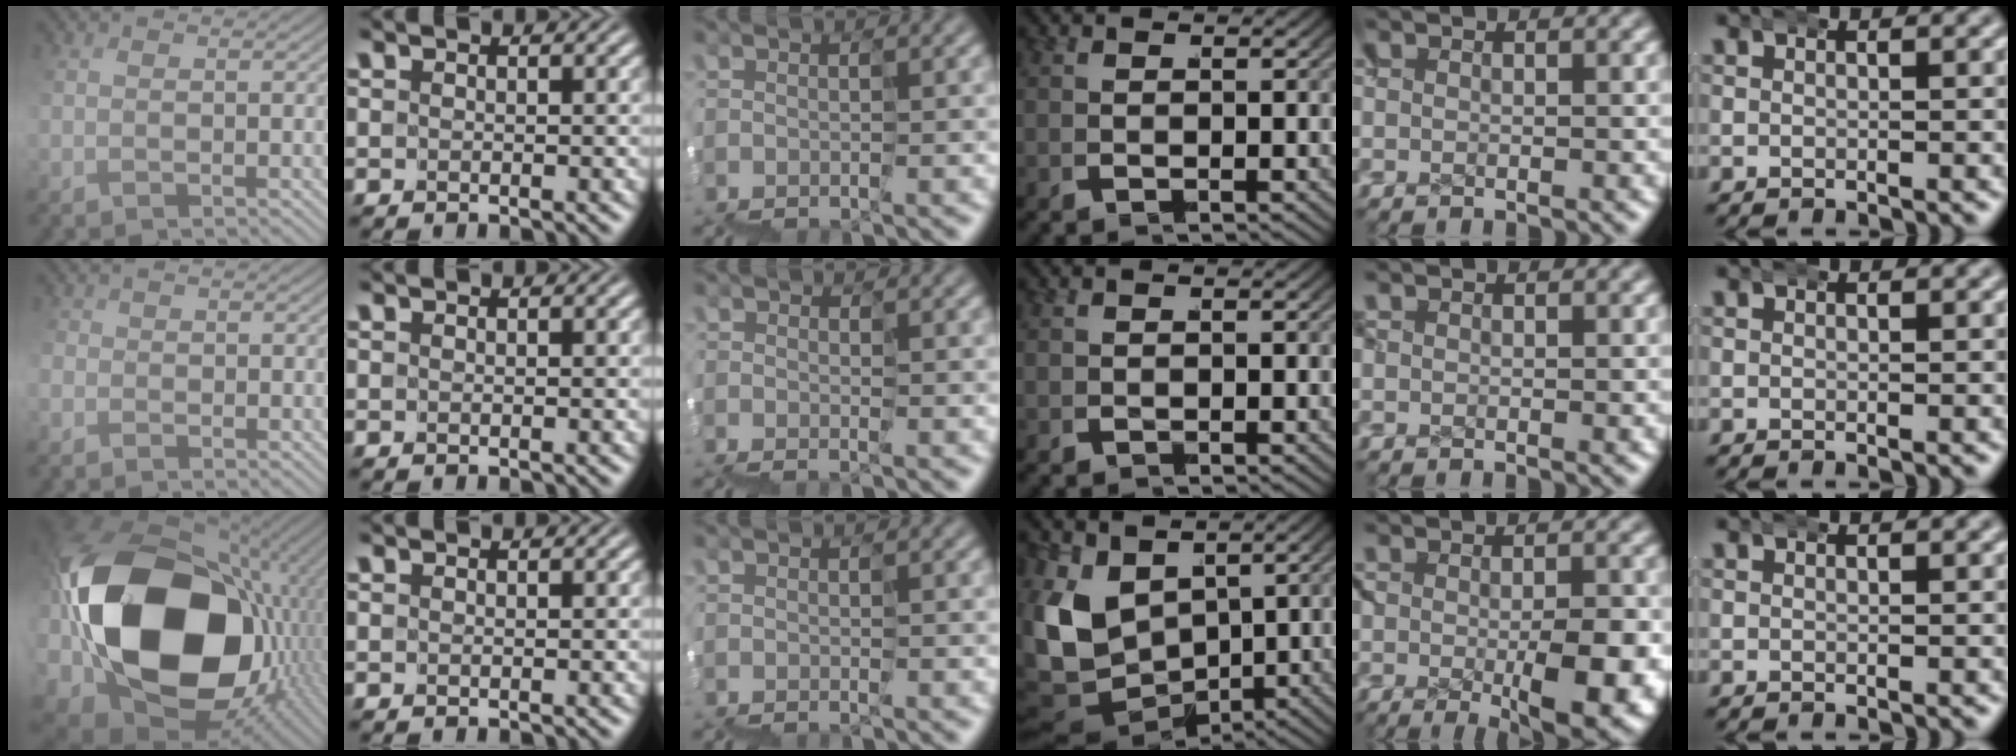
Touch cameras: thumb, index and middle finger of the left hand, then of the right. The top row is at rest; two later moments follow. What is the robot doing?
{"motion": "wrap", "object": "ethernet cable"}